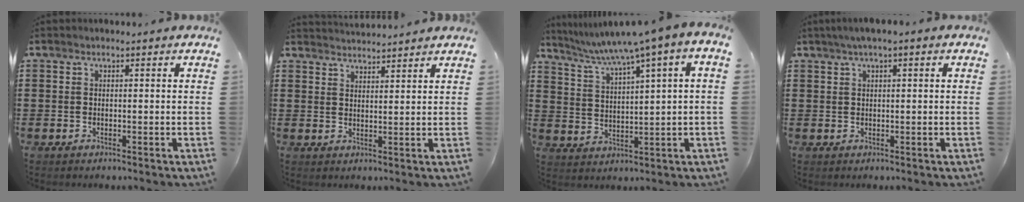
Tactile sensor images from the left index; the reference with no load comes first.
{"total": 2.6, "force": [2.6, -0.3, -0.2], "torque": [-0.004, -0.010, 0.050]}
{"total": 5.3, "force": [3.2, 0.0, 4.2], "torque": [-0.095, -0.025, 0.046]}
{"total": 1.7, "force": [0.6, 0.2, 1.6], "torque": [-0.030, 0.002, 0.011]}